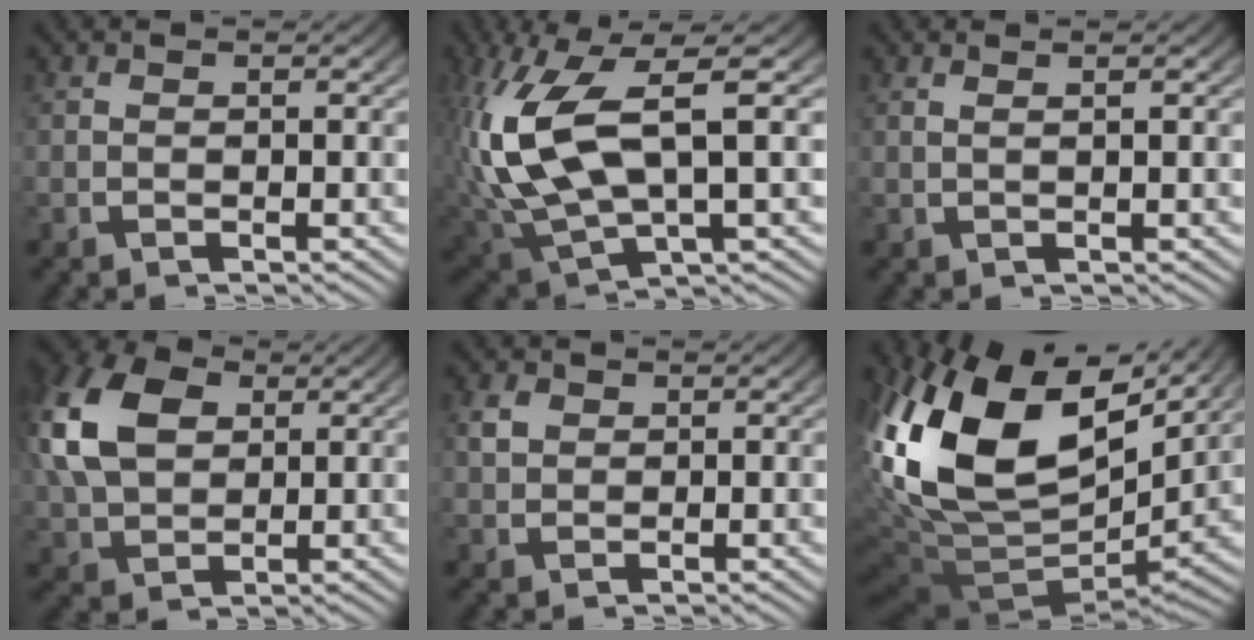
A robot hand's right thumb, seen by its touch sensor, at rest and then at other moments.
{"total": 12.9, "force": [-0.5, 7.8, 10.3], "torque": [-0.249, -0.037, 0.012]}
{"total": 1.0, "force": [0.6, -0.2, 0.7], "torque": [-0.013, 0.001, 0.015]}
{"total": 9.2, "force": [2.6, 6.2, 6.2], "torque": [-0.149, -0.017, 0.061]}
{"total": 1.8, "force": [0.8, 1.3, 0.9], "torque": [-0.019, -0.001, 0.019]}
{"total": 20.4, "force": [2.0, 12.3, 16.2], "torque": [-0.369, -0.056, 0.066]}